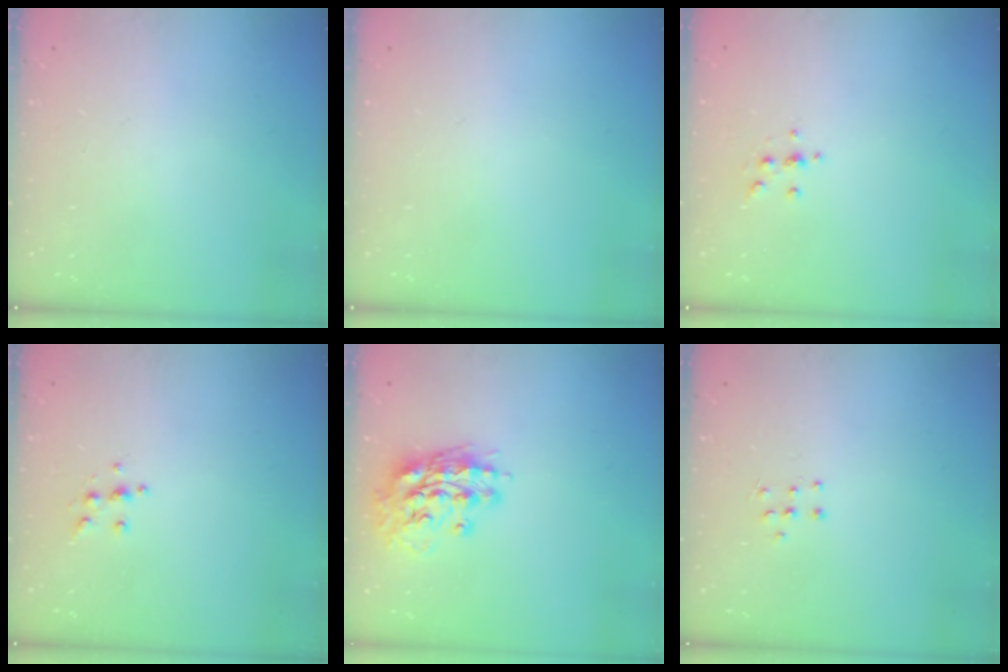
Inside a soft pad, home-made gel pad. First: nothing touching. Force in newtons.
{"total": 0.0}
{"total": 3.5, "press": 3.3, "slide": 1.0}
{"total": 6.7, "press": 6.7, "slide": 0.8}
{"total": 13.2, "press": 13.1, "slide": 1.9}
{"total": 5.0, "press": 4.9, "slide": 0.5}